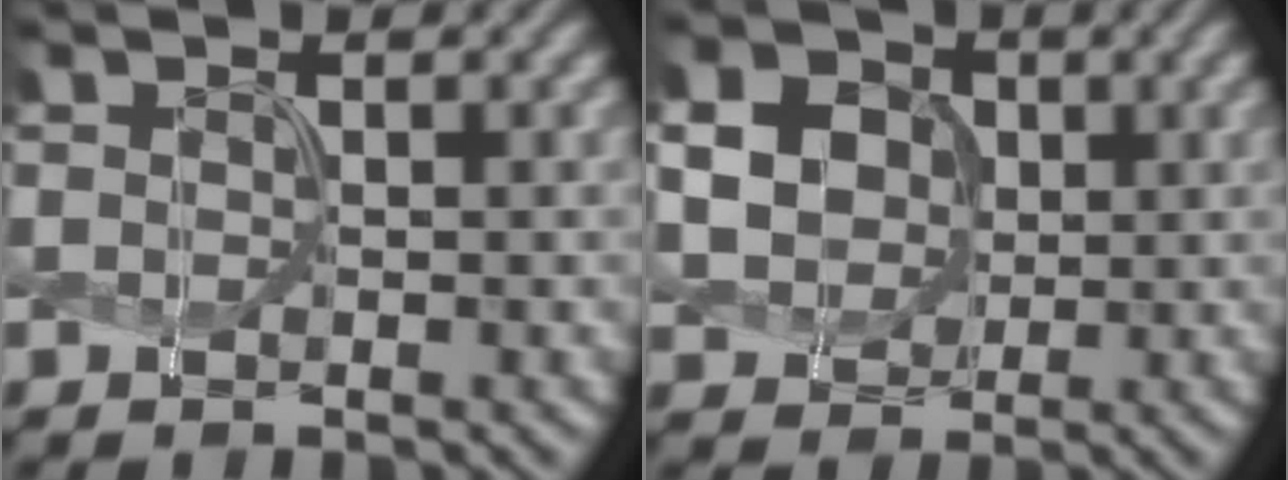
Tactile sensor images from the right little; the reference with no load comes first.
{"total": 9.8, "force": [3.0, 8.2, 4.6], "torque": [-0.131, 0.035, 0.058]}